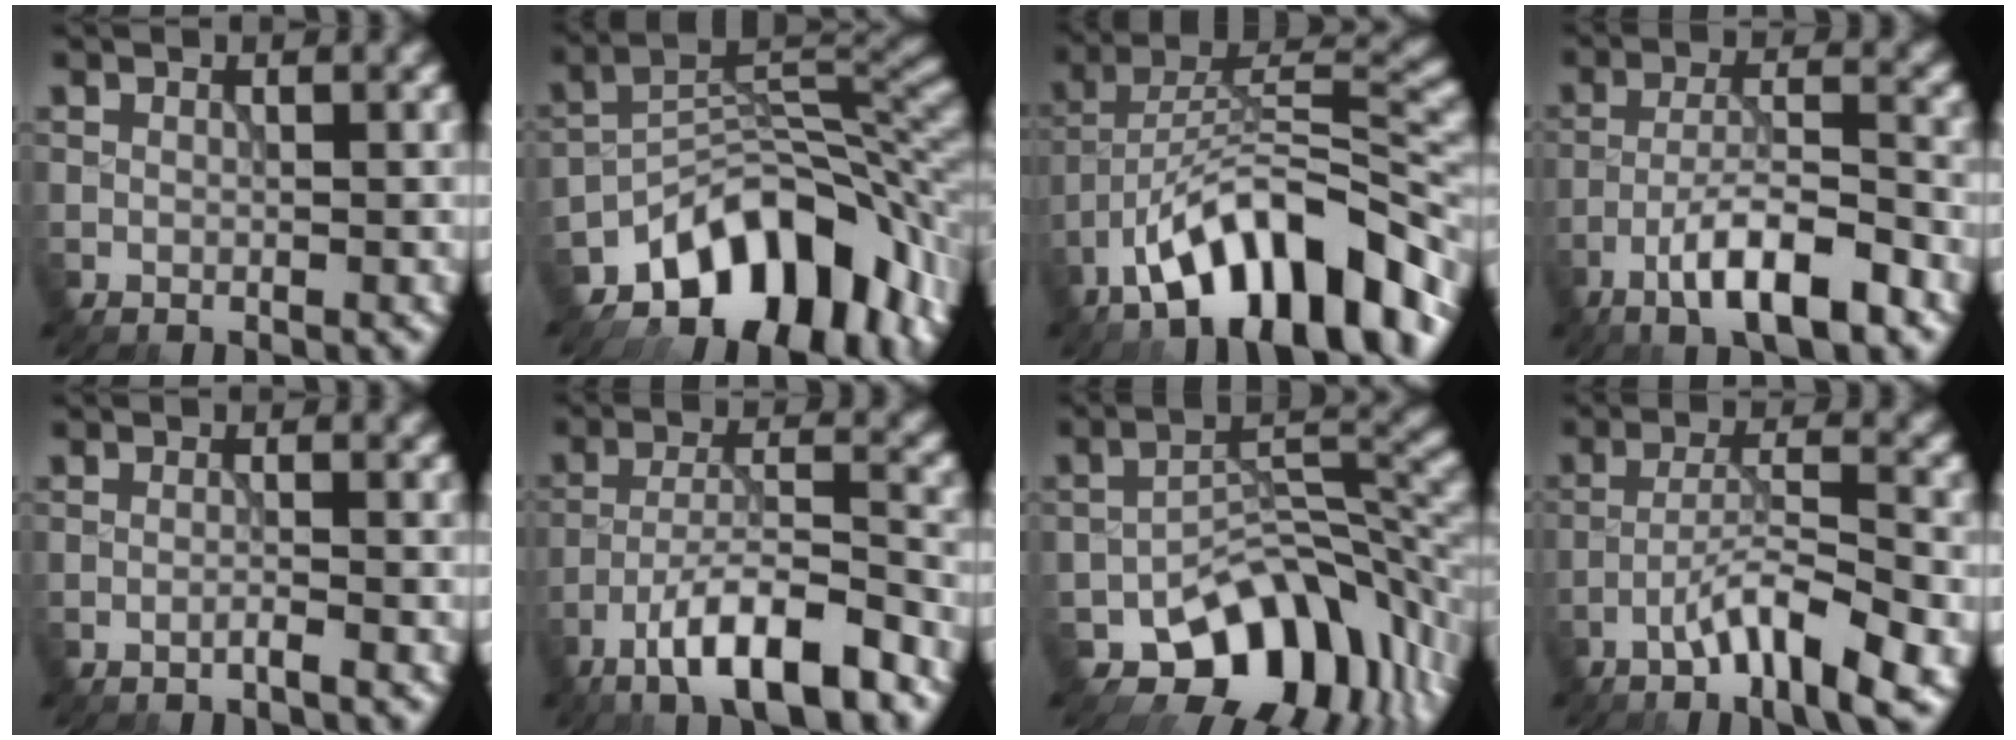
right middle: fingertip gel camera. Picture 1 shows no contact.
{"total": 11.8, "force": [-7.2, 6.0, 7.1], "torque": [-0.085, 0.002, -0.132]}
{"total": 13.6, "force": [-8.6, 4.5, 9.6], "torque": [-0.144, 0.022, -0.150]}
{"total": 7.5, "force": [-4.5, 1.7, 5.8], "torque": [-0.097, 0.008, -0.080]}
{"total": 1.0, "force": [-0.6, 0.1, 0.8], "torque": [-0.009, 0.003, -0.017]}
{"total": 9.8, "force": [-6.3, 2.6, 7.0], "torque": [-0.112, 0.007, -0.113]}
{"total": 10.5, "force": [-6.0, 5.9, 6.3], "torque": [-0.072, -0.001, -0.104]}
{"total": 6.5, "force": [-3.6, 1.2, 5.3], "torque": [-0.091, 0.010, -0.065]}